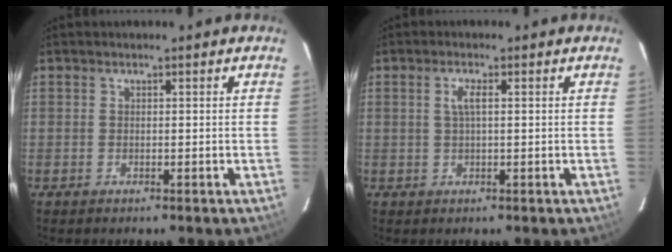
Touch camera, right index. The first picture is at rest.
{"total": 2.2, "force": [0.4, 0.4, 2.1], "torque": [-0.043, 0.003, 0.008]}